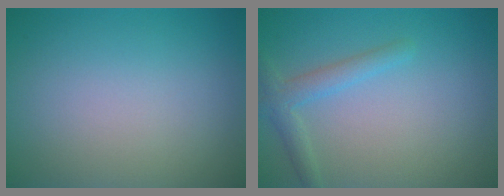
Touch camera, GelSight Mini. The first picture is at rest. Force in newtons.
{"total": 2.2, "press": 2.2, "slide": 0.0}